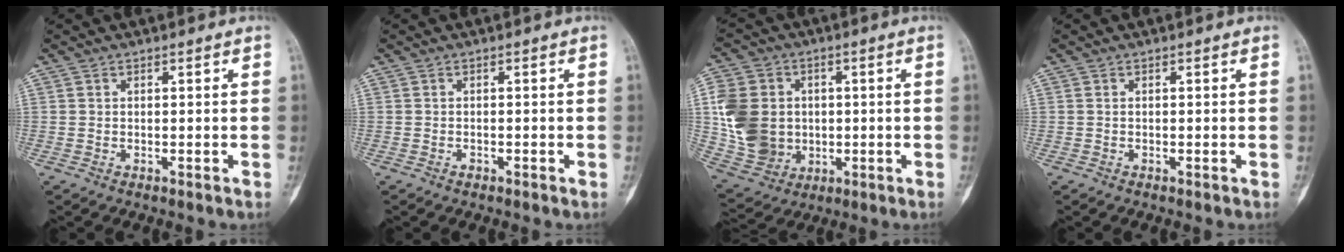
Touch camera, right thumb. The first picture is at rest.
{"total": 0.6, "force": [-0.4, 0.3, 0.3], "torque": [-0.007, 0.001, -0.008]}
{"total": 14.7, "force": [0.5, 12.4, 7.8], "torque": [-0.135, 0.002, 0.023]}
{"total": 0.0}